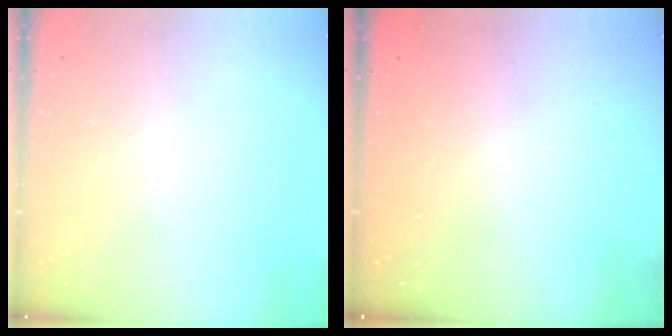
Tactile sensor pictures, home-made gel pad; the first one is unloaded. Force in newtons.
{"total": 2.3, "press": 2.2, "slide": 0.8}